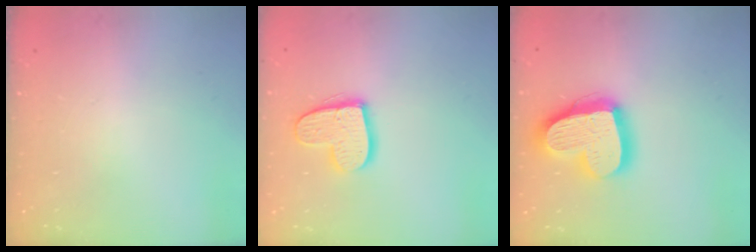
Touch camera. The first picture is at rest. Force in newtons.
{"total": 13.1, "press": 13.1, "slide": 0.9}
{"total": 20.5, "press": 20.4, "slide": 1.8}